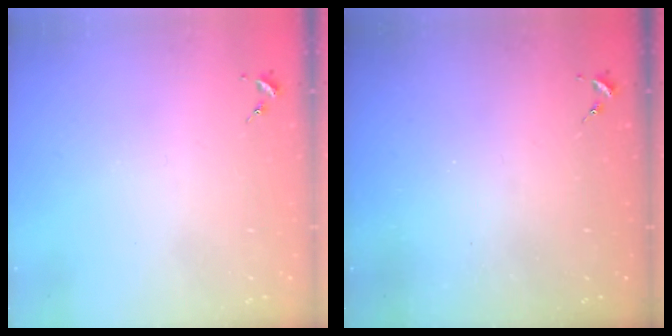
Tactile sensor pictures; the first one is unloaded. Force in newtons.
{"total": 0.0}